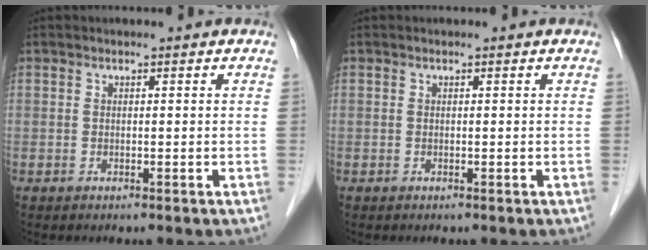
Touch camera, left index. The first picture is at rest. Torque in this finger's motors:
{"motor_torque": [-0.03, 0.02, 0.03, 0.01]}